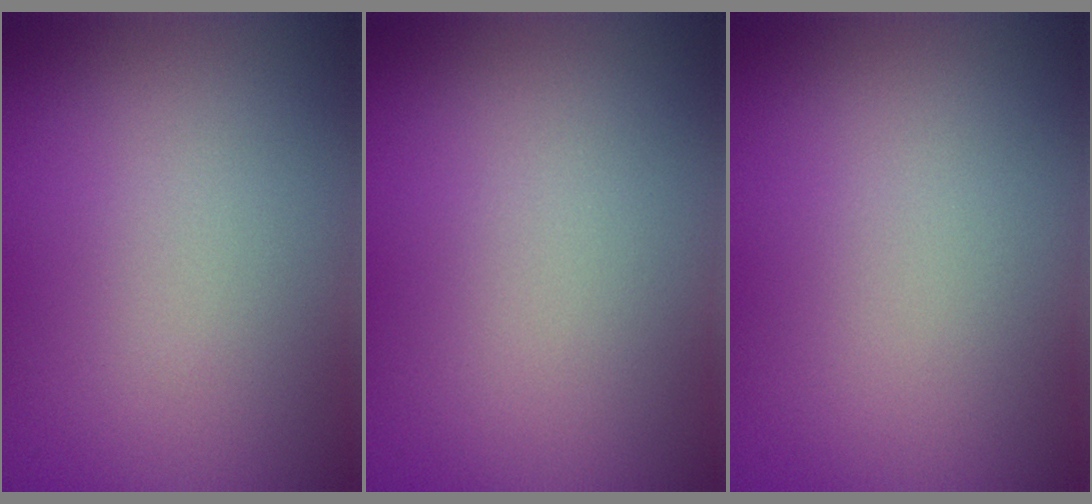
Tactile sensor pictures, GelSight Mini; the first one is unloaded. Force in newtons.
{"total": 0.0}
{"total": 0.0}